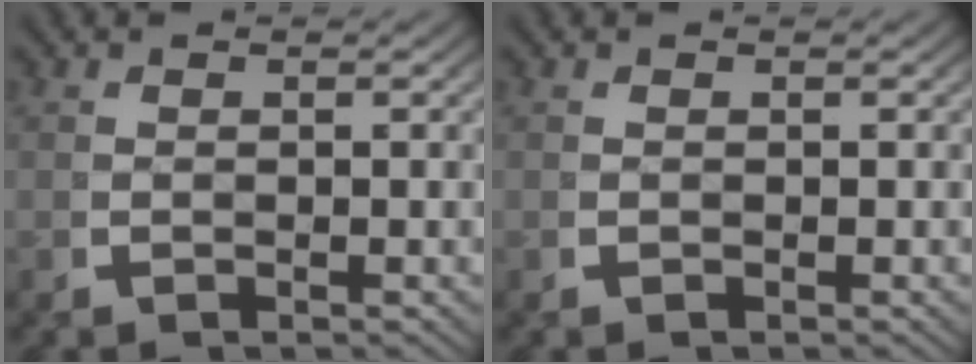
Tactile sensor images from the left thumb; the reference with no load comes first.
{"total": 0.0}